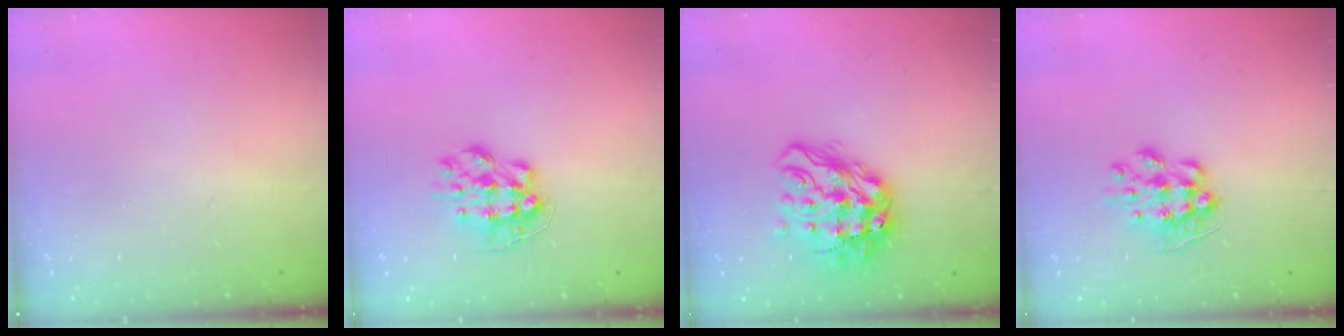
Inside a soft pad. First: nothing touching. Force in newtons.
{"total": 9.3, "press": 9.3, "slide": 0.3}
{"total": 15.4, "press": 15.4, "slide": 1.5}
{"total": 8.7, "press": 8.6, "slide": 0.6}